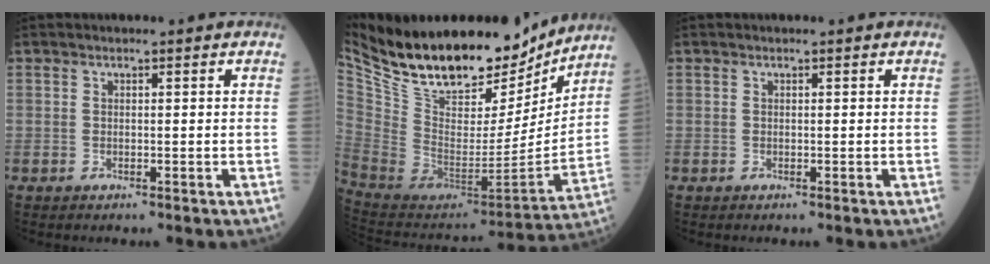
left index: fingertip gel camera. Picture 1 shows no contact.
{"total": 27.9, "force": [22.8, 9.0, 13.3], "torque": [-0.253, -0.016, 0.366]}
{"total": 0.0}